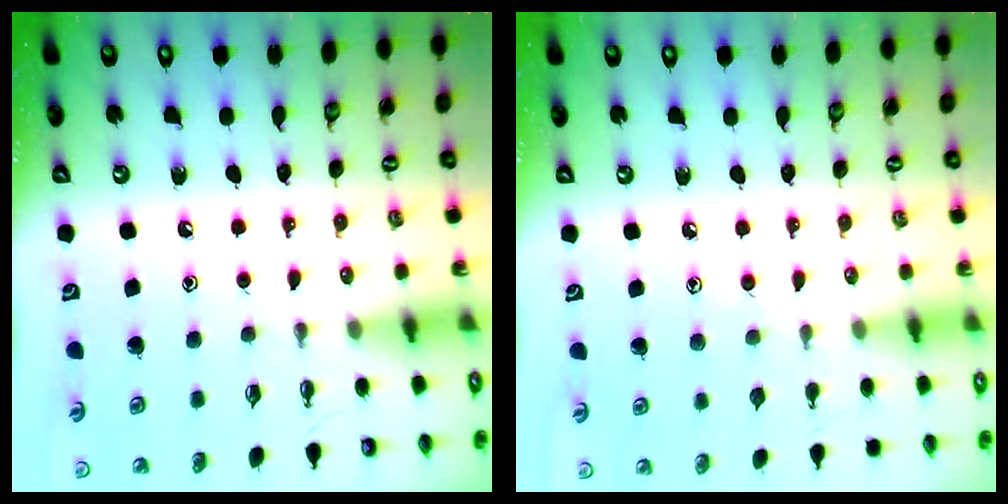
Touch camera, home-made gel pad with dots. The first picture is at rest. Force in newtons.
{"total": 4.8, "press": 4.8, "slide": 0.5}